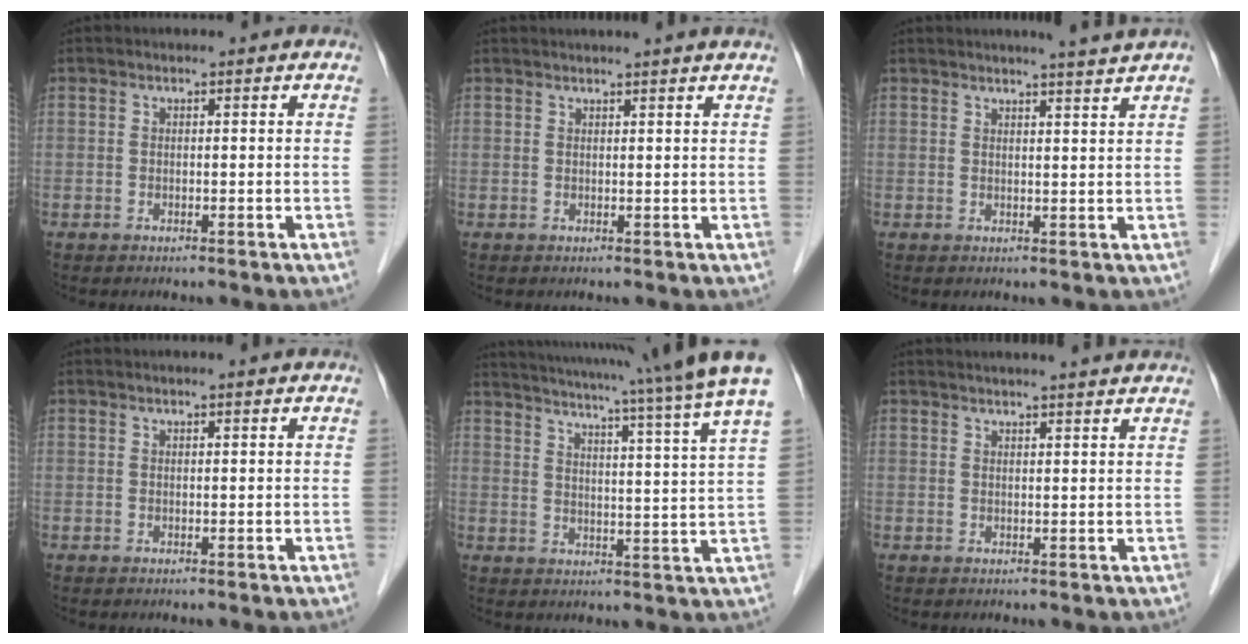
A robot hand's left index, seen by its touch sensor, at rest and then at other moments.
{"total": 5.4, "force": [4.9, -0.8, 2.2], "torque": [-0.024, 0.021, 0.050]}
{"total": 4.2, "force": [3.7, -1.1, 1.5], "torque": [-0.024, -0.006, 0.042]}
{"total": 2.3, "force": [2.1, -0.2, 0.8], "torque": [-0.011, 0.011, 0.027]}
{"total": 21.7, "force": [18.8, -2.0, 10.7], "torque": [-0.177, -0.048, 0.230]}
{"total": 10.1, "force": [9.4, -0.2, 3.7], "torque": [-0.052, 0.019, 0.104]}